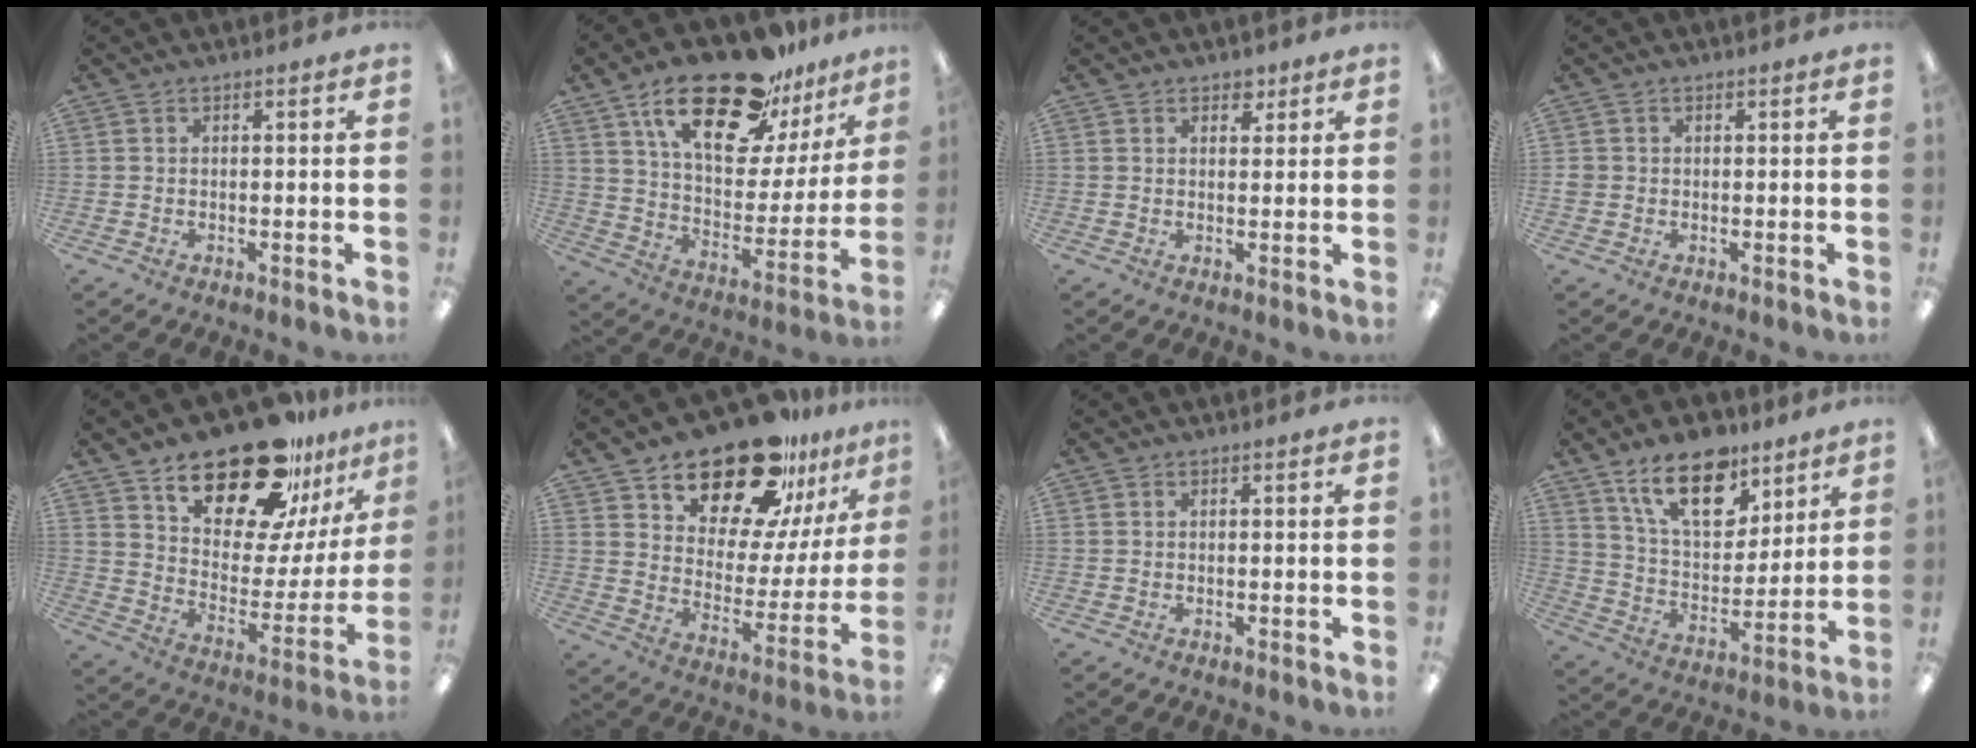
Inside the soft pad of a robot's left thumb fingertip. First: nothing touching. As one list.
[{"total": 24.7, "force": [16.8, 10.3, 15.0], "torque": [-0.240, -0.097, 0.287]}, {"total": 2.7, "force": [1.9, 1.7, 0.8], "torque": [-0.002, -0.004, 0.032]}, {"total": 1.4, "force": [0.0, 1.3, 0.2], "torque": [-0.005, 0.004, -0.001]}, {"total": 24.3, "force": [18.6, 9.7, 12.3], "torque": [-0.183, -0.122, 0.318]}, {"total": 22.1, "force": [18.0, 9.1, 8.9], "torque": [-0.144, -0.129, 0.316]}, {"total": 0.0}, {"total": 18.2, "force": [11.8, 9.2, 10.3], "torque": [-0.173, -0.052, 0.210]}]